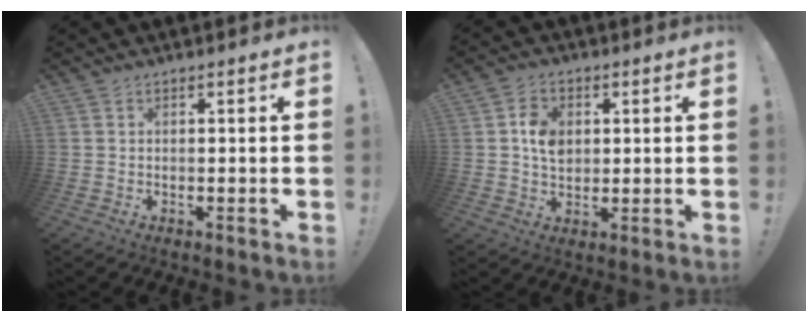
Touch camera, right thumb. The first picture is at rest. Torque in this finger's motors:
{"motor_torque": [0.10, 0.11, 0.16, 0.08, 0.03]}